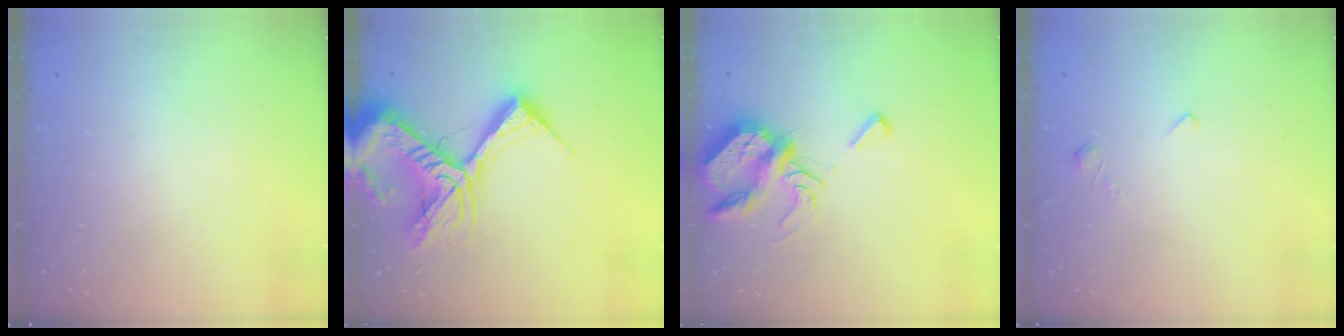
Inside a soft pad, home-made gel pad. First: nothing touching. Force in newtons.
{"total": 20.7, "press": 20.5, "slide": 2.4}
{"total": 8.0, "press": 8.0, "slide": 0.9}
{"total": 1.6, "press": 1.5, "slide": 0.5}